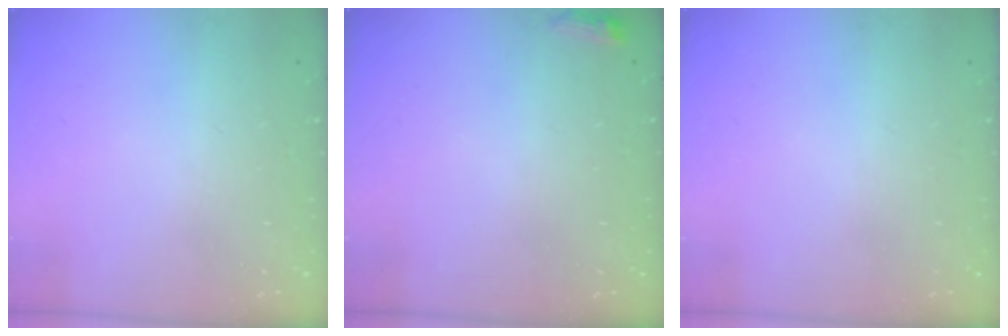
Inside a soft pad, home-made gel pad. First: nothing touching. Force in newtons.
{"total": 4.7, "press": 4.6, "slide": 0.8}
{"total": 0.0}